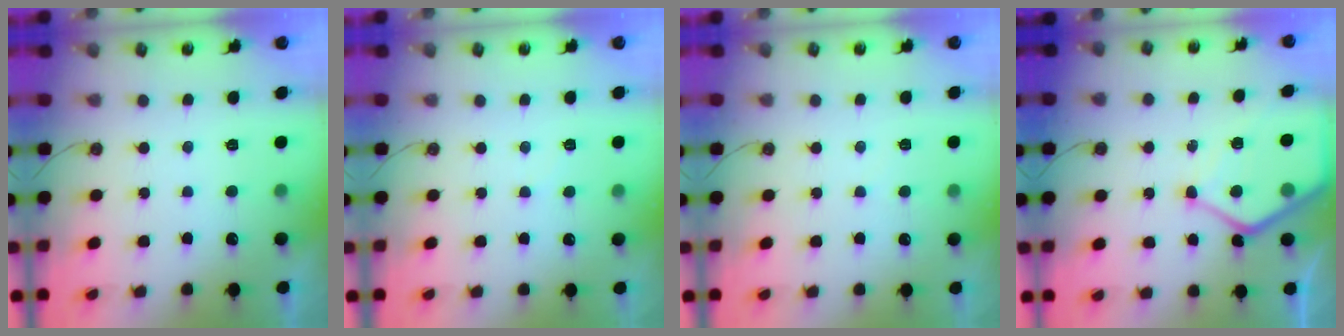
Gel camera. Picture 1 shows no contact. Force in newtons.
{"total": 4.1, "press": 4.1, "slide": 0.6}
{"total": 4.0, "press": 4.0, "slide": 0.6}
{"total": 10.9, "press": 10.9, "slide": 0.8}